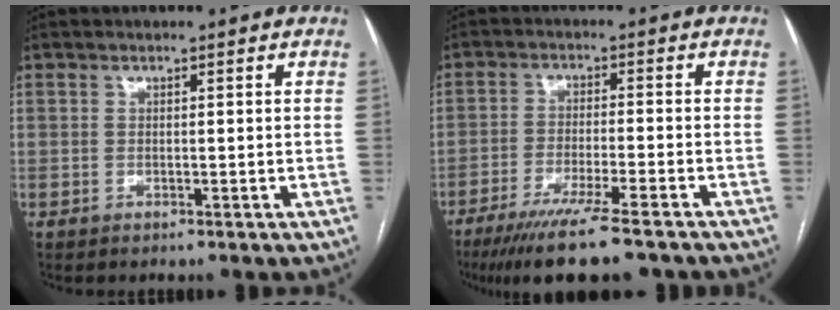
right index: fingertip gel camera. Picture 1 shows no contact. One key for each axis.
{"total": 12.0, "fx": -9.1, "fy": 0.4, "fz": 7.8, "tx": -0.123, "ty": -0.030, "tz": -0.143}